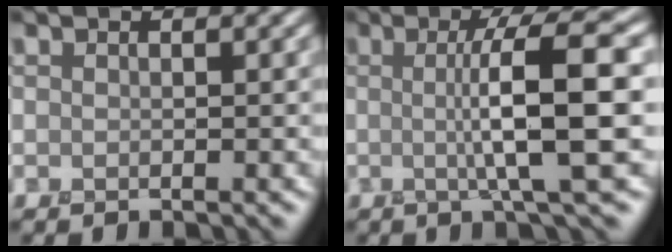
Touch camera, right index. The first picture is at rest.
{"total": 7.8, "force": [0.3, 1.3, 7.6], "torque": [-0.114, 0.008, 0.003]}